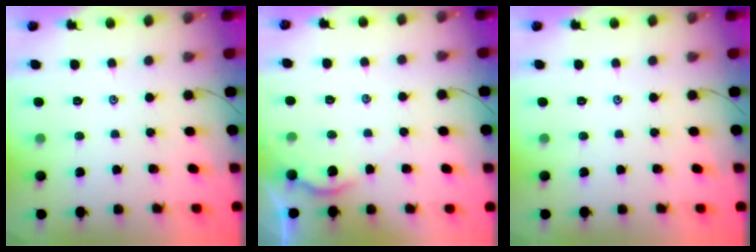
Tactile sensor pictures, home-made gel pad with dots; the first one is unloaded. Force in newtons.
{"total": 2.3, "press": 2.2, "slide": 0.4}
{"total": 0.0}